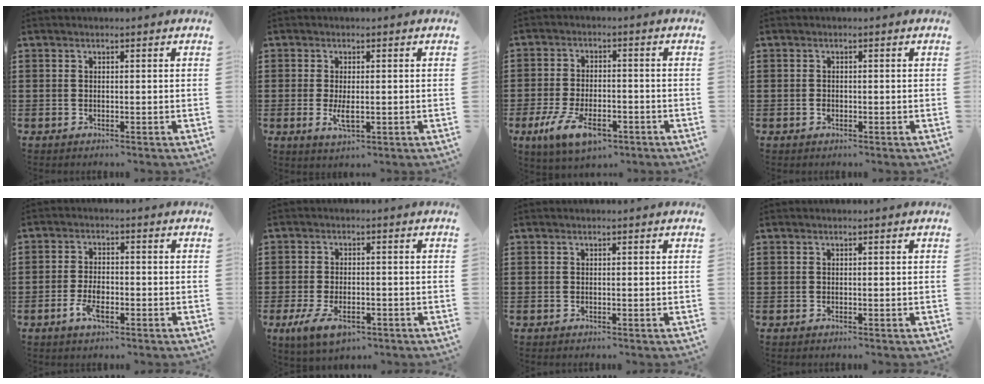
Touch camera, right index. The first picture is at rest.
{"total": 3.2, "force": [-0.3, 1.2, 2.9], "torque": [-0.060, -0.004, -0.006]}
{"total": 7.7, "force": [-4.1, 3.3, 5.6], "torque": [-0.123, -0.001, -0.075]}
{"total": 0.8, "force": [-0.4, 0.6, 0.4], "torque": [-0.009, 0.001, -0.007]}
{"total": 3.9, "force": [-1.7, 1.7, 3.1], "torque": [-0.068, -0.004, -0.034]}
{"total": 4.7, "force": [-2.5, 2.2, 3.4], "torque": [-0.077, -0.003, -0.048]}
{"total": 0.0}
{"total": 0.0}